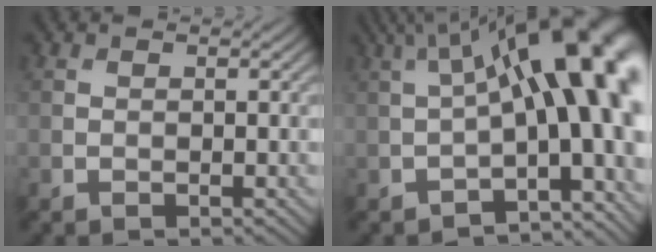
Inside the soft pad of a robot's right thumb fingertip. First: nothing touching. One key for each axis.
{"total": 17.3, "fx": 1.3, "fy": 6.8, "fz": 15.9, "tx": -0.209, "ty": 0.020, "tz": 0.030}